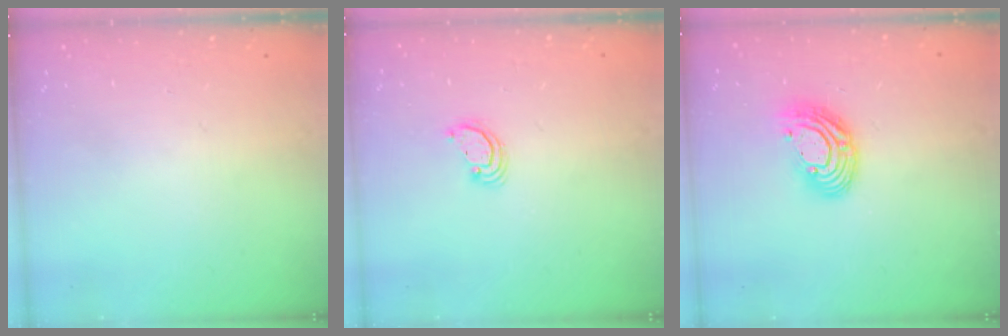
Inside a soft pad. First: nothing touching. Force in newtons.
{"total": 2.8, "press": 2.8, "slide": 0.2}
{"total": 10.5, "press": 10.4, "slide": 0.8}